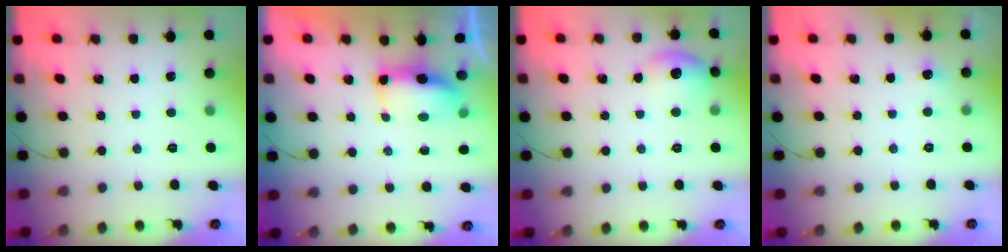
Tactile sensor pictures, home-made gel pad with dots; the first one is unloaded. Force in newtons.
{"total": 6.1, "press": 6.1, "slide": 0.6}
{"total": 9.2, "press": 8.2, "slide": 4.0}
{"total": 2.9, "press": 2.7, "slide": 1.0}